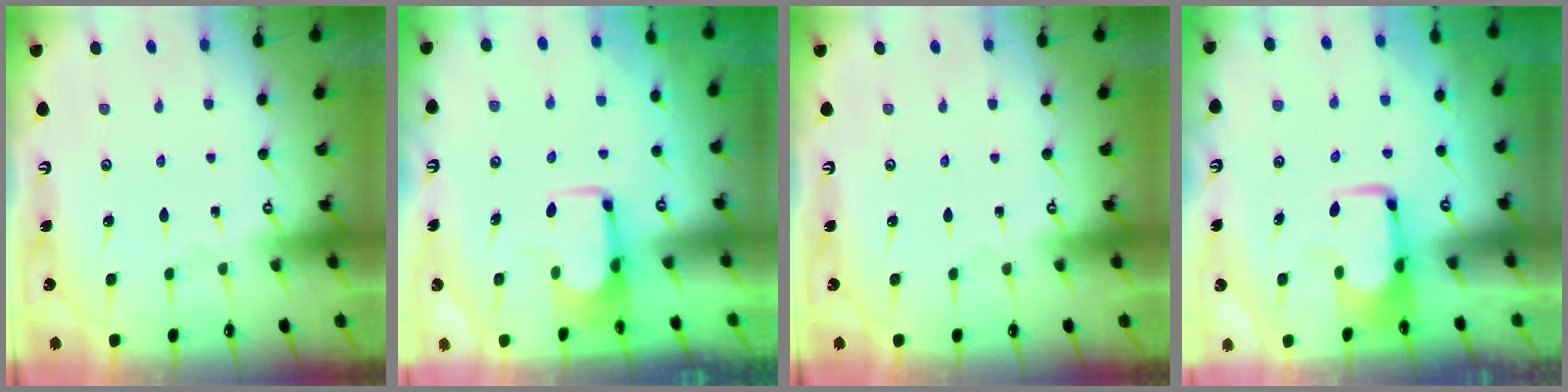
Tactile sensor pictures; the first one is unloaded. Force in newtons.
{"total": 3.3, "press": 3.3, "slide": 0.5}
{"total": 0.0}
{"total": 1.5, "press": 1.4, "slide": 0.4}